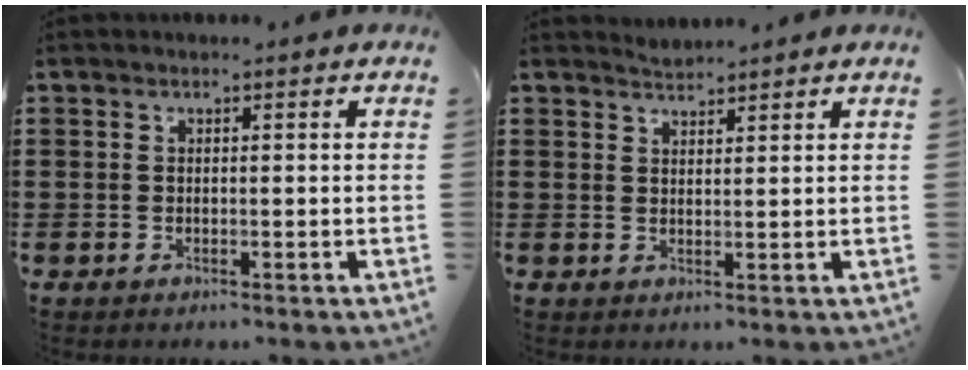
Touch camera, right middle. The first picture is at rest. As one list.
[{"total": 1.6, "force": [1.6, 0.0, -0.3], "torque": [0.001, 0.004, 0.031]}]